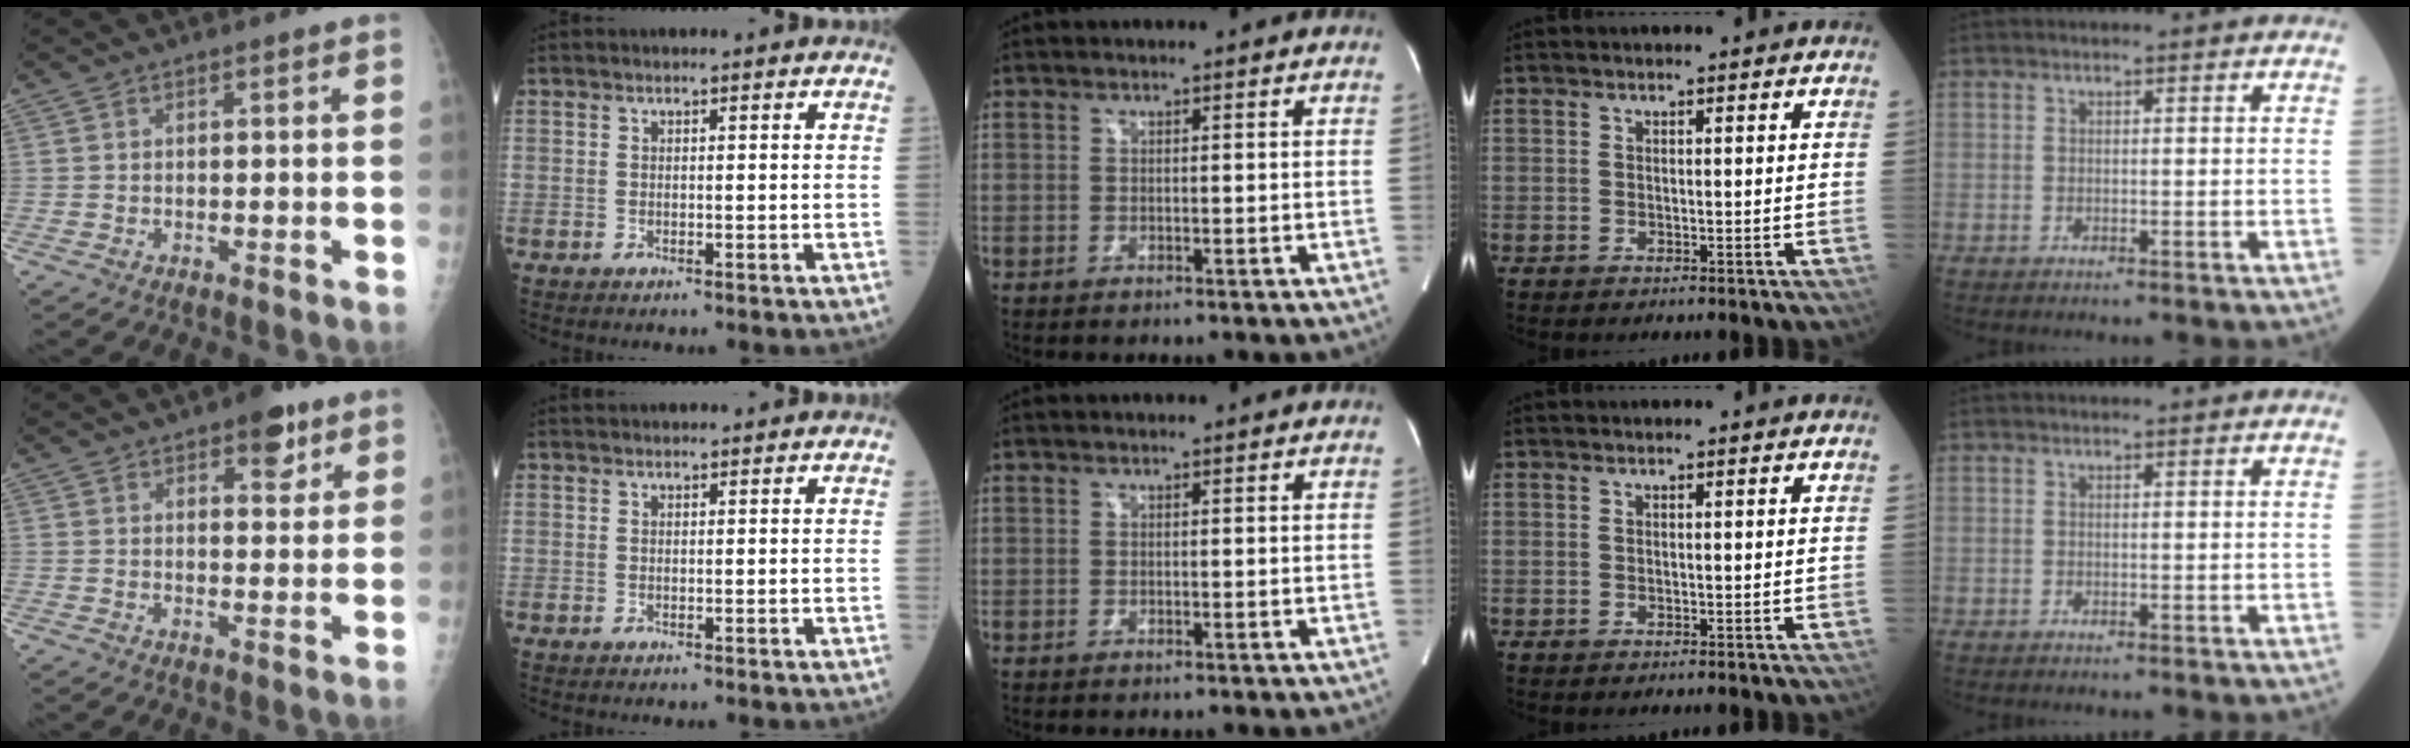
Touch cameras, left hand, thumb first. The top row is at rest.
{"thumb": {"total": 6.3, "force": [3.7, 3.0, 4.1], "torque": [-0.028, -0.016, 0.045]}, "index": {"total": 1.9, "force": [1.9, 0.2, 0.4], "torque": [-0.005, 0.021, 0.028]}}